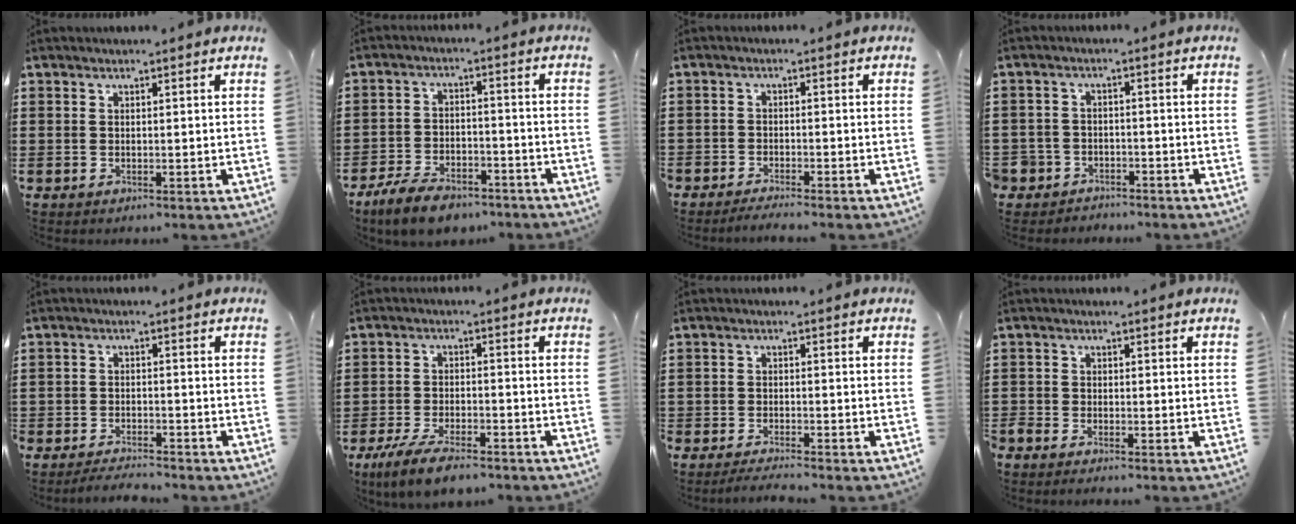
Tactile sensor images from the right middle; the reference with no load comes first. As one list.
[{"total": 6.7, "force": [-5.6, 2.1, 2.9], "torque": [-0.062, 0.009, -0.108]}, {"total": 2.1, "force": [-2.1, 0.0, 0.0], "torque": [-0.006, 0.001, -0.044]}, {"total": 3.3, "force": [-3.0, 1.3, -0.1], "torque": [-0.012, -0.002, -0.068]}, {"total": 3.4, "force": [-3.4, 0.3, 0.0], "torque": [-0.006, 0.002, -0.073]}, {"total": 5.9, "force": [-4.9, 1.1, 3.1], "torque": [-0.070, -0.004, -0.093]}, {"total": 2.6, "force": [-2.6, 0.0, 0.3], "torque": [-0.007, 0.002, -0.054]}, {"total": 1.9, "force": [-1.9, 0.2, 0.1], "torque": [-0.007, 0.000, -0.039]}]